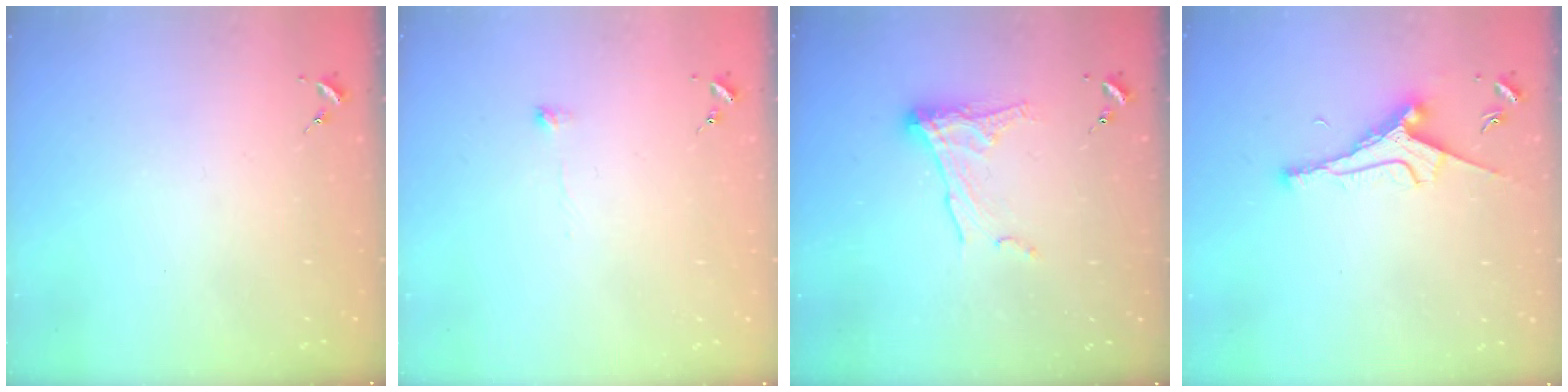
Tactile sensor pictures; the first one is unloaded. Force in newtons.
{"total": 5.0, "press": 5.0, "slide": 0.3}
{"total": 10.1, "press": 10.1, "slide": 0.8}
{"total": 9.3, "press": 9.2, "slide": 1.1}